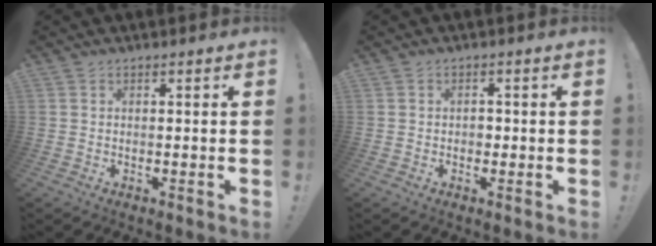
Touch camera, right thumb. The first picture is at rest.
{"total": 1.8, "force": [-0.7, 1.5, 0.7], "torque": [-0.008, 0.003, -0.015]}